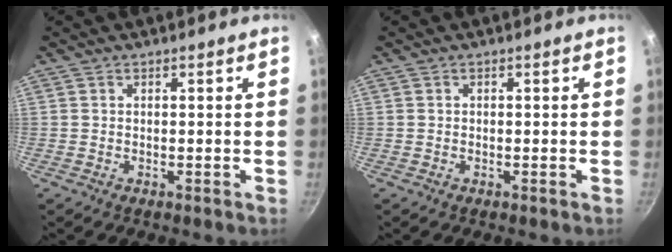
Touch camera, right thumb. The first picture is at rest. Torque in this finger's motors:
{"motor_torque": [-0.15, 0.06, -0.48, 0.28, -0.06]}